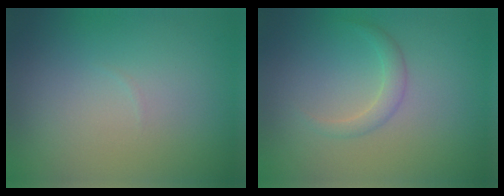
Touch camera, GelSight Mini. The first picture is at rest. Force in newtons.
{"total": 1.4, "press": 1.4, "slide": 0.1}